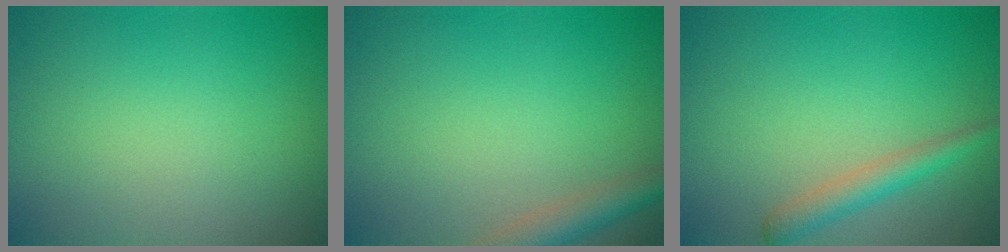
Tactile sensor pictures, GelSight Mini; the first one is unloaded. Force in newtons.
{"total": 2.9, "press": 2.9, "slide": 0.2}
{"total": 2.2, "press": 2.2, "slide": 0.1}